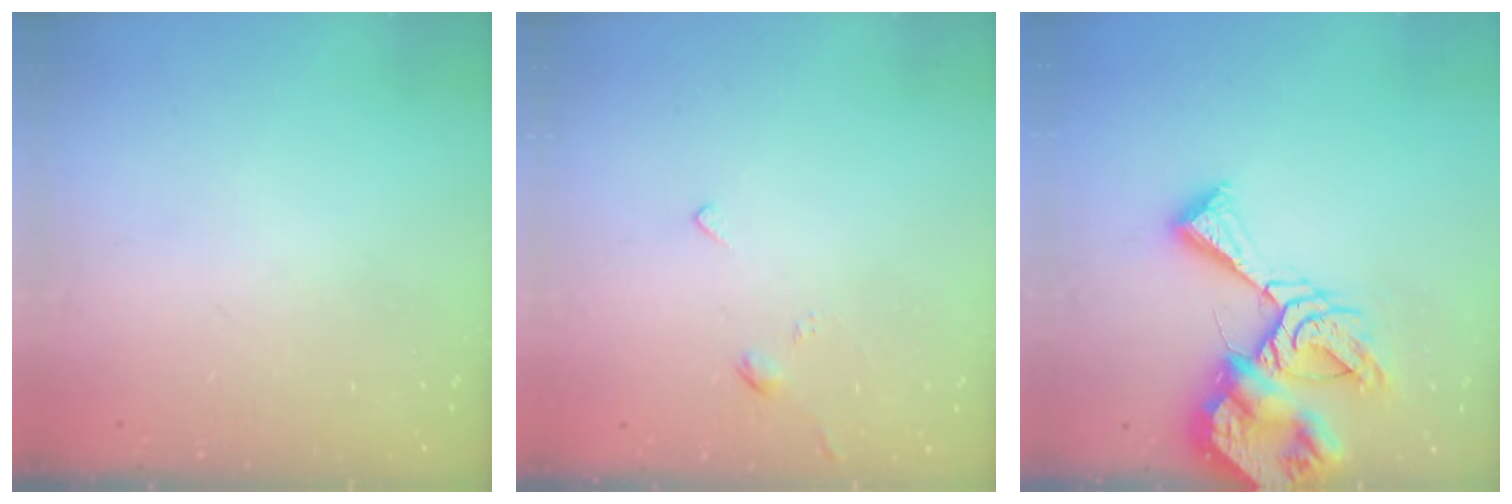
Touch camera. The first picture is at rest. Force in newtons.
{"total": 2.4, "press": 2.4, "slide": 0.5}
{"total": 14.5, "press": 14.4, "slide": 1.6}